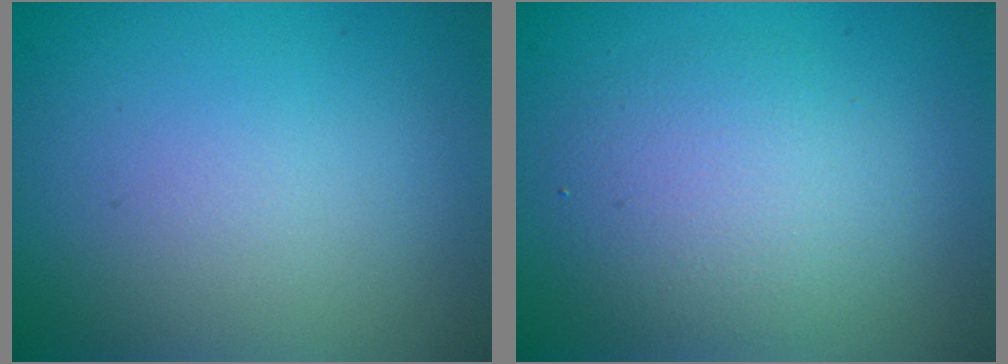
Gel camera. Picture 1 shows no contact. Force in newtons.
{"total": 3.6, "press": 3.6, "slide": 0.1}